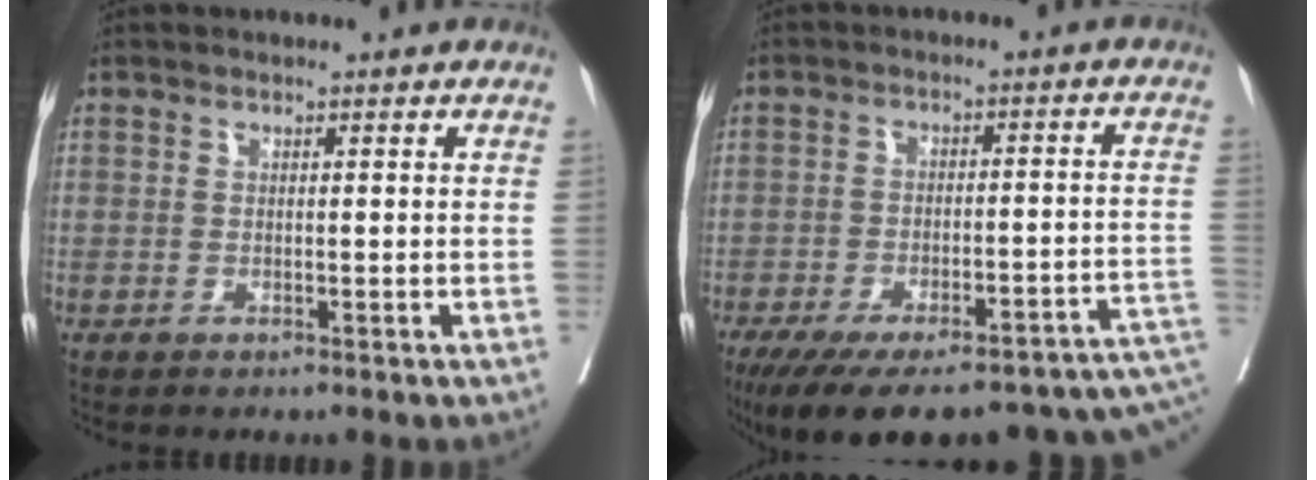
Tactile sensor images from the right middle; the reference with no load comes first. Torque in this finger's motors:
{"motor_torque": [0.99, -1.15, 0.31, 0.11]}